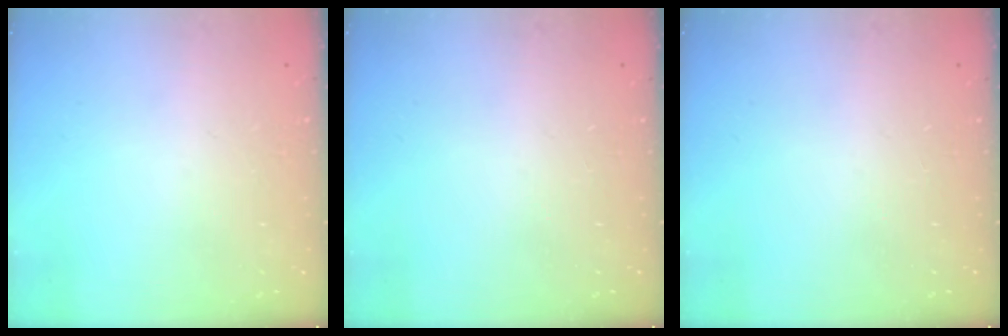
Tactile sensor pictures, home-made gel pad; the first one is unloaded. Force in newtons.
{"total": 0.0}
{"total": 0.0}